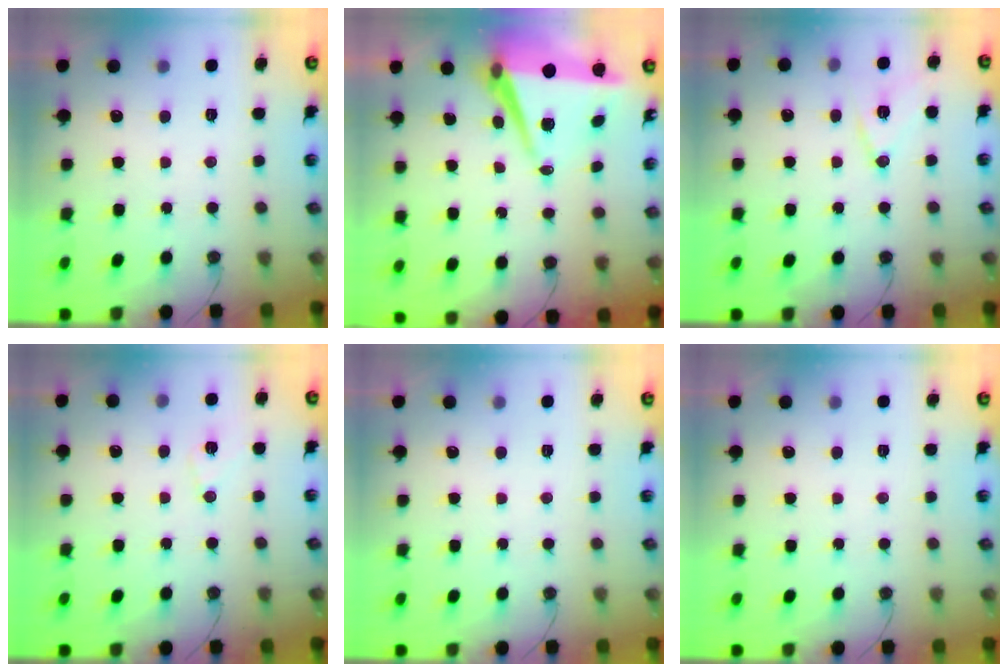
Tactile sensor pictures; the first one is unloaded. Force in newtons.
{"total": 8.7, "press": 7.5, "slide": 4.3}
{"total": 11.5, "press": 11.1, "slide": 3.3}
{"total": 6.8, "press": 6.7, "slide": 1.4}
{"total": 0.0}
{"total": 0.0}